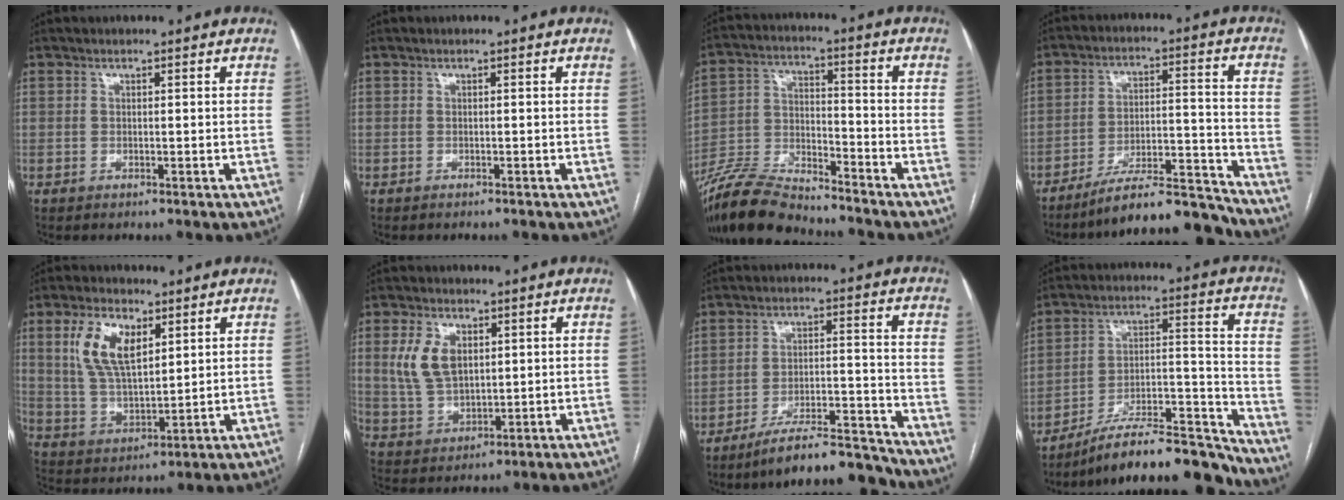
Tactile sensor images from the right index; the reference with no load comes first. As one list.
[{"total": 0.6, "force": [-0.6, 0.0, 0.1], "torque": [-0.006, -0.002, -0.009]}, {"total": 12.9, "force": [-12.1, 1.7, 4.2], "torque": [-0.082, -0.001, -0.229]}, {"total": 14.4, "force": [-13.2, 1.4, 5.4], "torque": [-0.073, 0.037, -0.217]}, {"total": 10.2, "force": [4.3, 4.6, 8.1], "torque": [-0.172, 0.013, 0.089]}, {"total": 8.2, "force": [2.5, 5.0, 6.0], "torque": [-0.137, 0.011, 0.058]}, {"total": 11.9, "force": [-11.2, 0.8, 4.0], "torque": [-0.051, 0.023, -0.188]}, {"total": 19.6, "force": [-17.5, 2.6, 8.3], "torque": [-0.104, 0.042, -0.284]}]